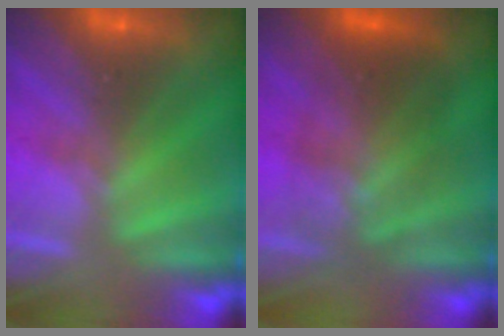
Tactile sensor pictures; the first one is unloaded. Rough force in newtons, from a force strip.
{"total": 3.5}